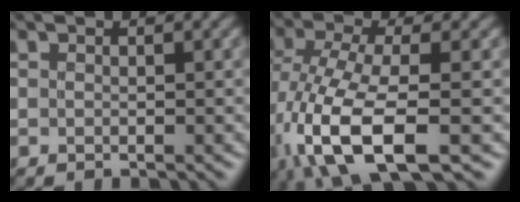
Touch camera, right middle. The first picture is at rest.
{"total": 10.1, "force": [-4.0, 4.0, 8.3], "torque": [-0.181, -0.013, -0.078]}